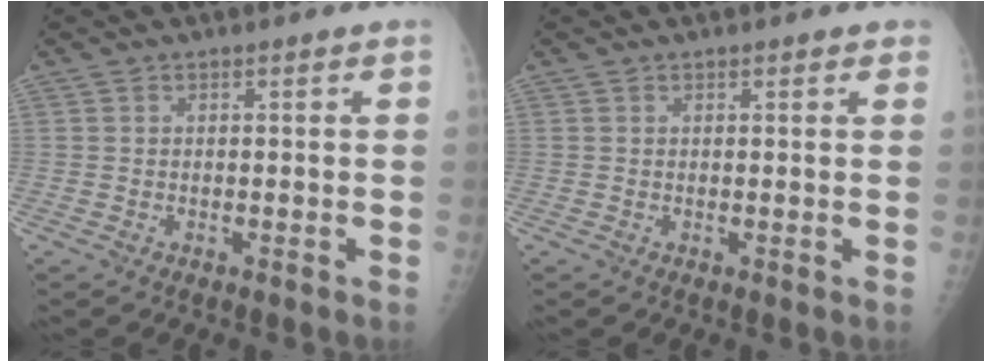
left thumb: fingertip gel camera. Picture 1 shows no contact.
{"total": 1.6, "force": [1.1, 0.6, 1.0], "torque": [-0.007, -0.001, 0.011]}